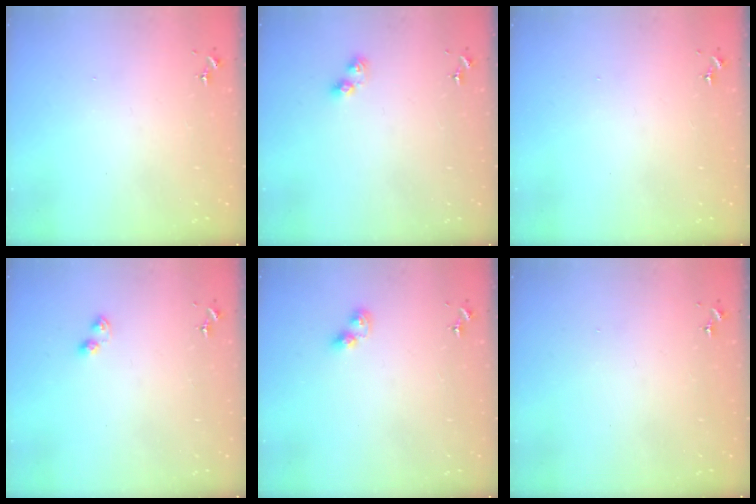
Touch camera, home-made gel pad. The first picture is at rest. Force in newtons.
{"total": 6.2, "press": 6.1, "slide": 0.8}
{"total": 0.0}
{"total": 3.7, "press": 3.7, "slide": 0.4}
{"total": 5.2, "press": 5.2, "slide": 0.3}
{"total": 0.0}